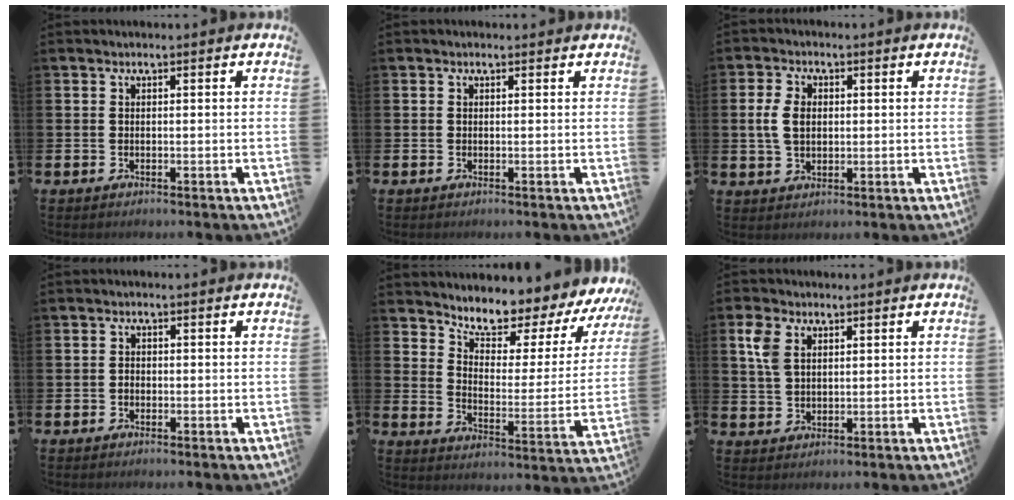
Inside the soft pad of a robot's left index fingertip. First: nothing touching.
{"total": 0.0}
{"total": 4.7, "force": [0.9, 3.2, 3.3], "torque": [-0.059, 0.009, 0.012]}
{"total": 0.9, "force": [-0.4, 0.7, 0.4], "torque": [0.001, -0.001, -0.010]}
{"total": 6.8, "force": [6.6, 1.3, 1.5], "torque": [-0.066, -0.059, 0.108]}
{"total": 4.7, "force": [2.5, 2.9, 2.7], "torque": [-0.052, 0.007, 0.042]}